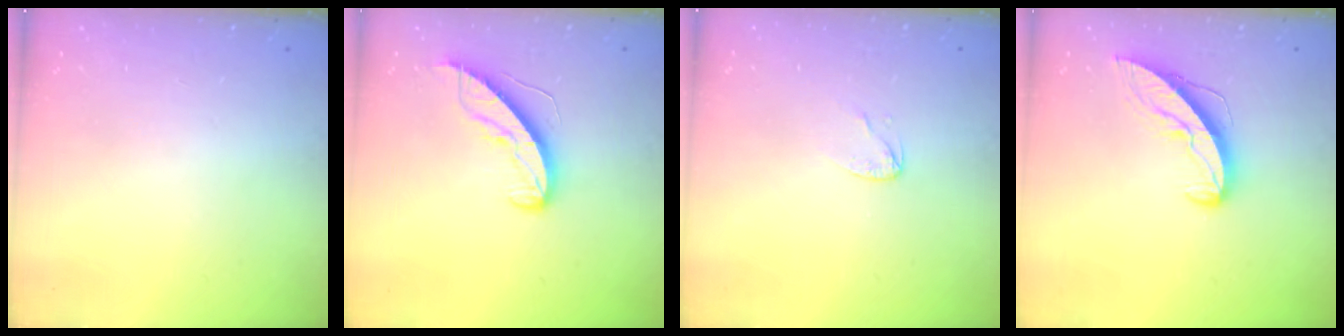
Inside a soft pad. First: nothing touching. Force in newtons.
{"total": 8.5, "press": 8.5, "slide": 0.4}
{"total": 3.3, "press": 3.3, "slide": 0.3}
{"total": 9.5, "press": 9.5, "slide": 0.9}